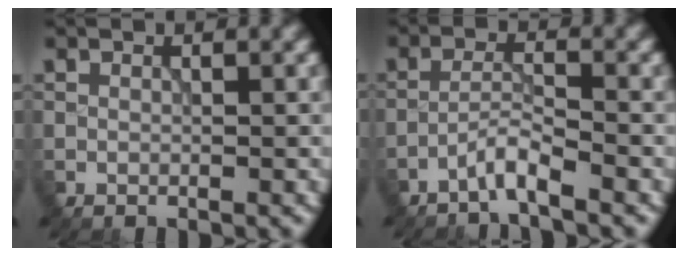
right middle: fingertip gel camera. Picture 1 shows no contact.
{"total": 2.3, "force": [-1.9, -0.1, 1.3], "torque": [-0.023, 0.010, -0.045]}